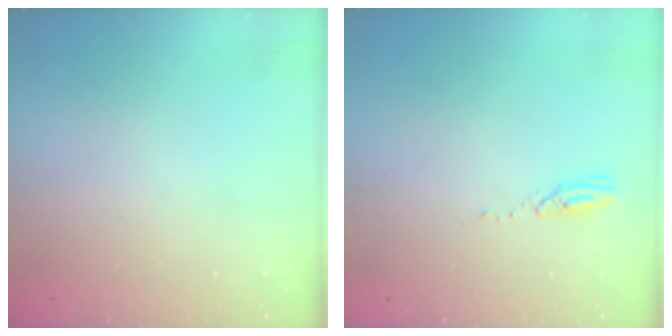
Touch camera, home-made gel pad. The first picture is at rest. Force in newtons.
{"total": 3.1, "press": 3.1, "slide": 0.2}